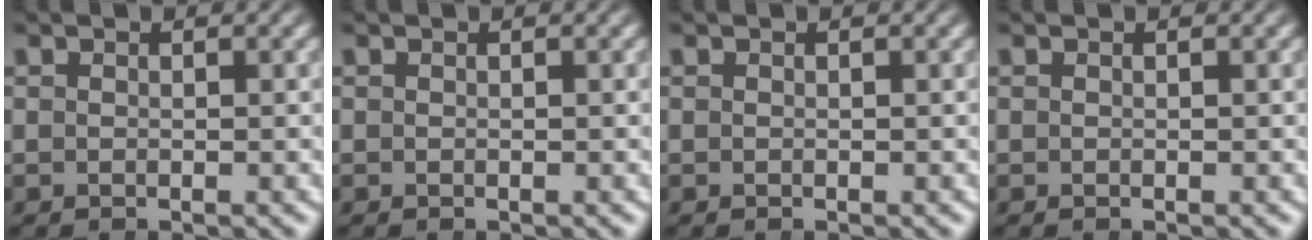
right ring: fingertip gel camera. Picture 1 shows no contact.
{"total": 0.0}
{"total": 0.0}
{"total": 0.0}